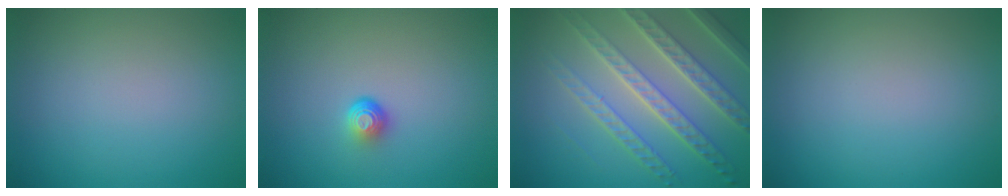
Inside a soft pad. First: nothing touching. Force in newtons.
{"total": 1.7, "press": 1.0, "slide": 1.4}
{"total": 6.8, "press": 5.3, "slide": 4.3}
{"total": 0.0}